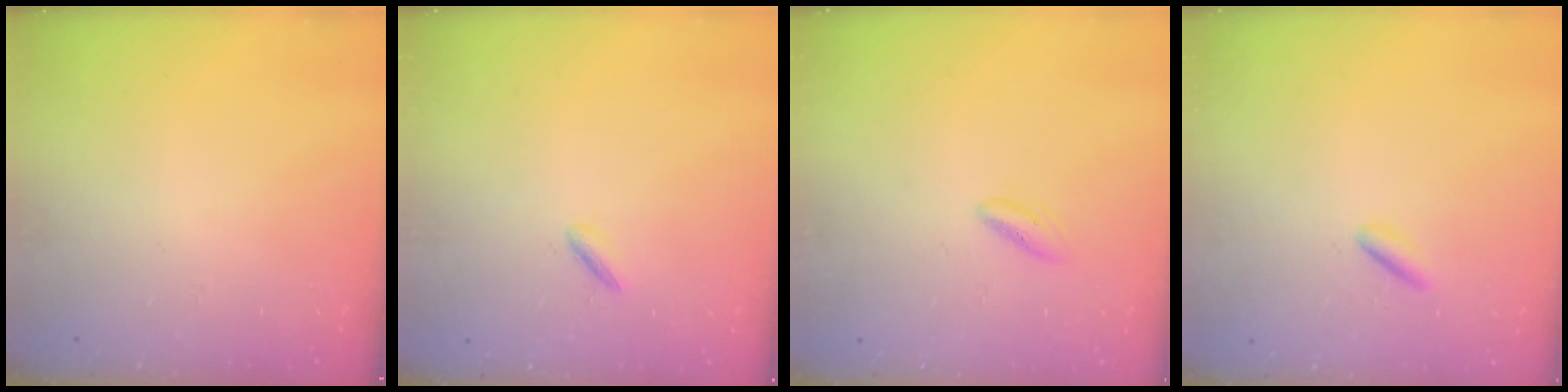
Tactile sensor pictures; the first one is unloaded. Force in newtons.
{"total": 2.1, "press": 2.0, "slide": 0.7}
{"total": 3.1, "press": 3.0, "slide": 0.7}
{"total": 2.5, "press": 2.4, "slide": 0.7}